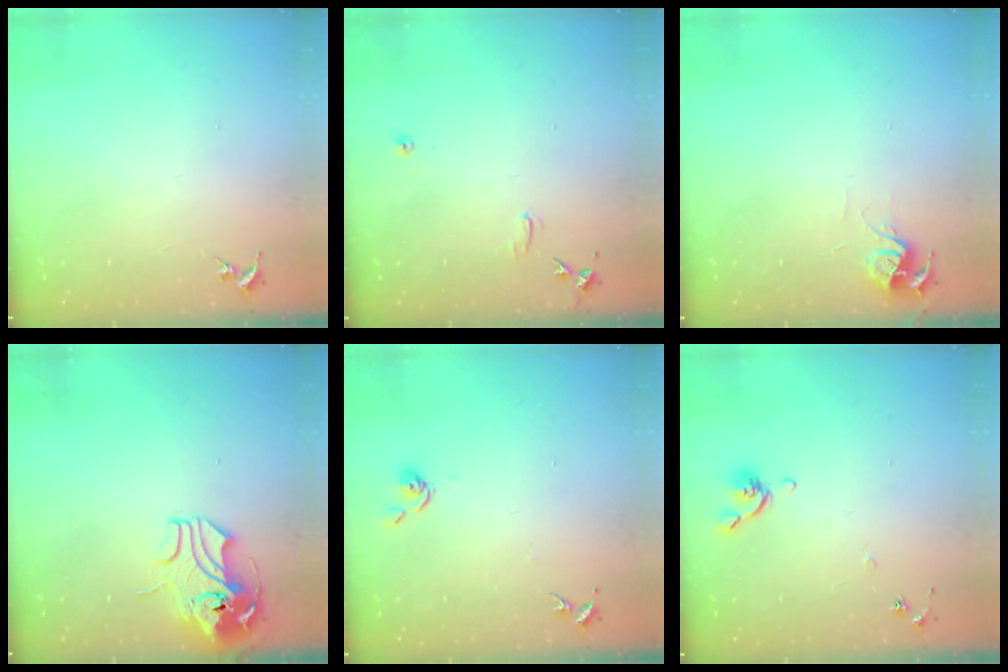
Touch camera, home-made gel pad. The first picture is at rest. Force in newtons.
{"total": 7.5, "press": 7.5, "slide": 0.6}
{"total": 6.0, "press": 6.0, "slide": 0.6}
{"total": 12.2, "press": 12.1, "slide": 1.7}
{"total": 6.3, "press": 6.3, "slide": 0.5}
{"total": 5.4, "press": 5.3, "slide": 1.1}